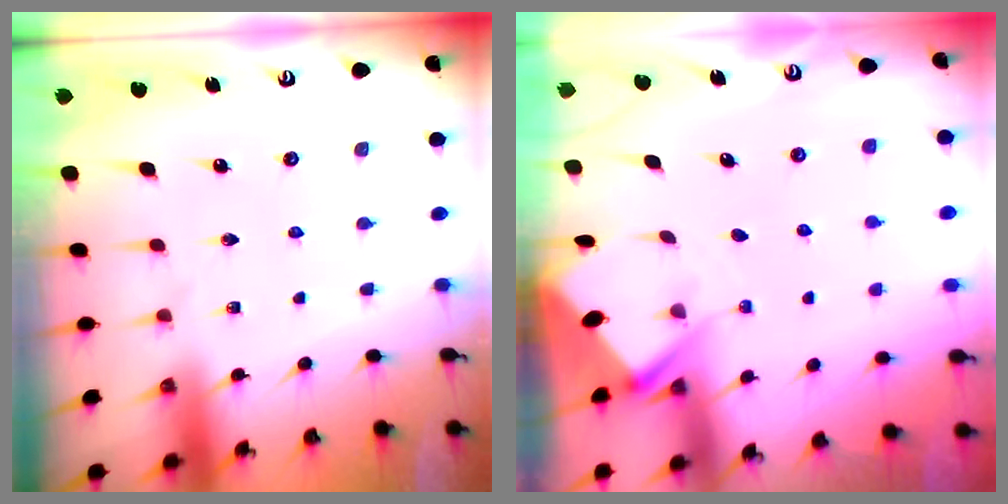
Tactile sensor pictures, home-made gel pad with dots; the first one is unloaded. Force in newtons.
{"total": 2.8, "press": 2.8, "slide": 0.3}